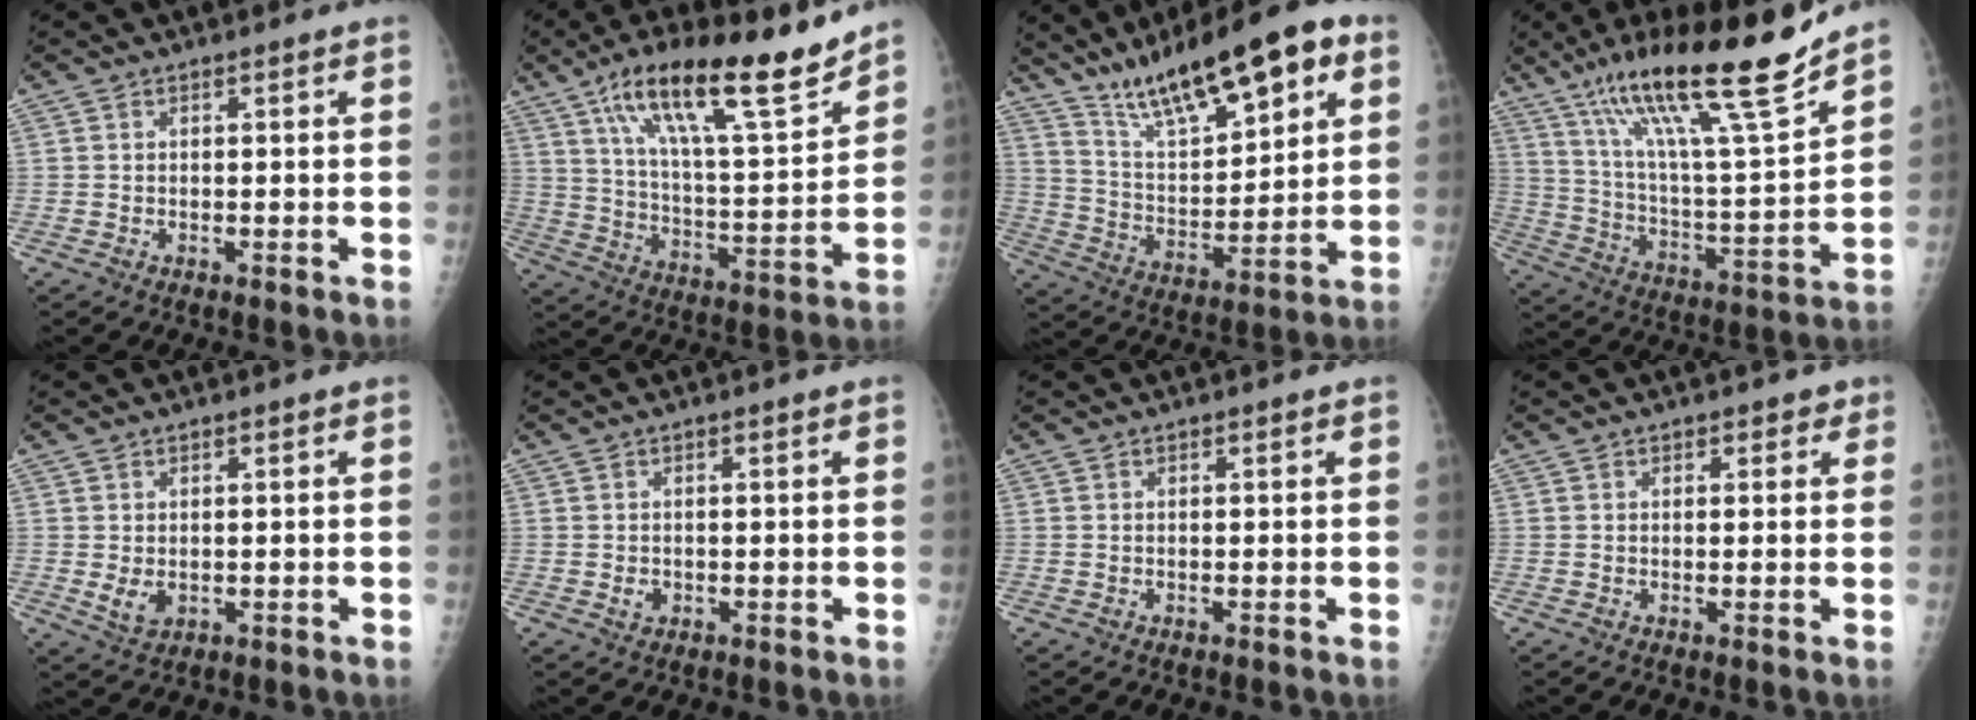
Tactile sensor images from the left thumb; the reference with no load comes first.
{"total": 21.4, "force": [14.6, 4.9, 14.9], "torque": [-0.225, -0.063, 0.247]}
{"total": 20.1, "force": [11.9, 6.3, 14.8], "torque": [-0.206, -0.036, 0.209]}
{"total": 23.6, "force": [16.5, 2.4, 16.6], "torque": [-0.258, -0.066, 0.288]}
{"total": 2.9, "force": [-0.1, 2.1, 2.0], "torque": [-0.031, -0.008, 0.007]}
{"total": 1.3, "force": [-0.3, 1.2, 0.6], "torque": [-0.006, 0.001, 0.000]}
{"total": 0.0}
{"total": 1.8, "force": [1.1, 1.3, 0.6], "torque": [0.015, -0.002, 0.008]}